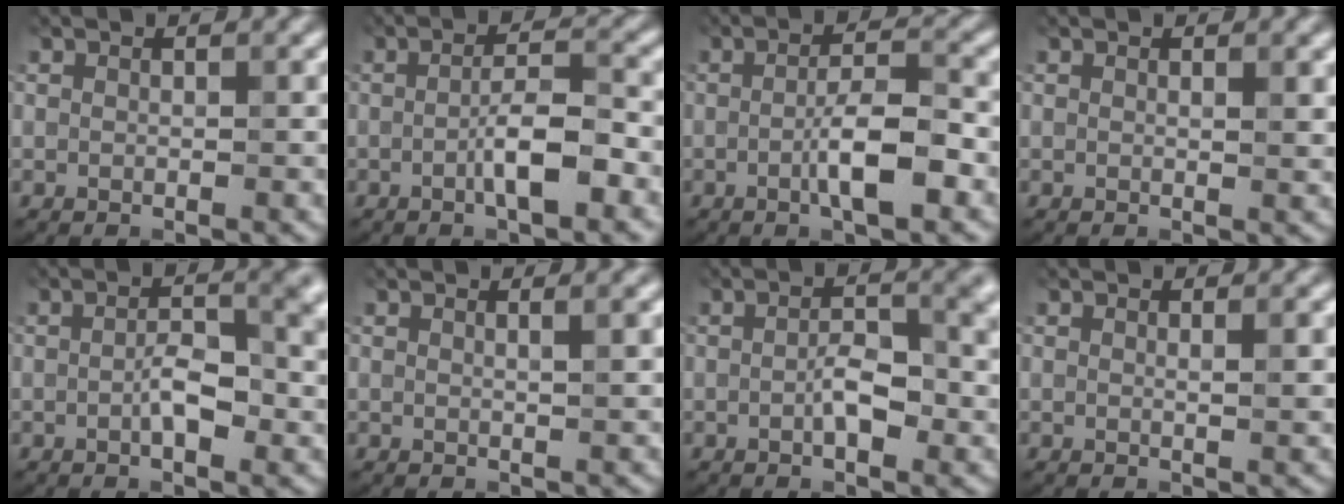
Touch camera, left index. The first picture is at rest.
{"total": 4.1, "force": [-1.4, 0.5, 3.8], "torque": [-0.072, 0.013, -0.029]}
{"total": 4.6, "force": [-1.4, 0.7, 4.3], "torque": [-0.079, 0.010, -0.028]}
{"total": 1.2, "force": [0.5, 0.3, 1.1], "torque": [-0.017, 0.001, 0.010]}
{"total": 4.5, "force": [-0.6, 1.4, 4.2], "torque": [-0.082, 0.004, -0.012]}
{"total": 1.4, "force": [0.7, 0.0, 1.3], "torque": [-0.021, 0.007, 0.009]}
{"total": 3.9, "force": [-0.6, 1.3, 3.6], "torque": [-0.070, 0.004, -0.011]}
{"total": 1.2, "force": [0.4, 0.0, 1.1], "torque": [-0.021, 0.001, 0.006]}